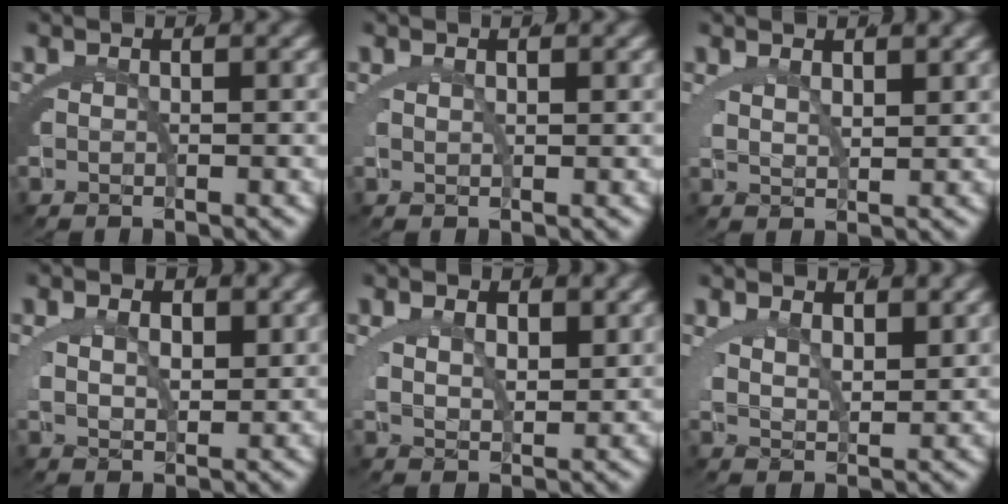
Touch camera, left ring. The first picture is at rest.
{"total": 0.6, "force": [0.3, 0.6, 0.1], "torque": [-0.002, 0.000, 0.002]}
{"total": 1.9, "force": [1.1, 1.4, 0.7], "torque": [-0.012, -0.001, 0.017]}
{"total": 3.2, "force": [0.6, 2.5, 1.8], "torque": [-0.030, -0.005, 0.010]}
{"total": 3.0, "force": [0.8, 2.4, 1.6], "torque": [-0.029, -0.007, 0.014]}
{"total": 2.9, "force": [1.3, 2.2, 1.4], "torque": [-0.030, -0.007, 0.022]}